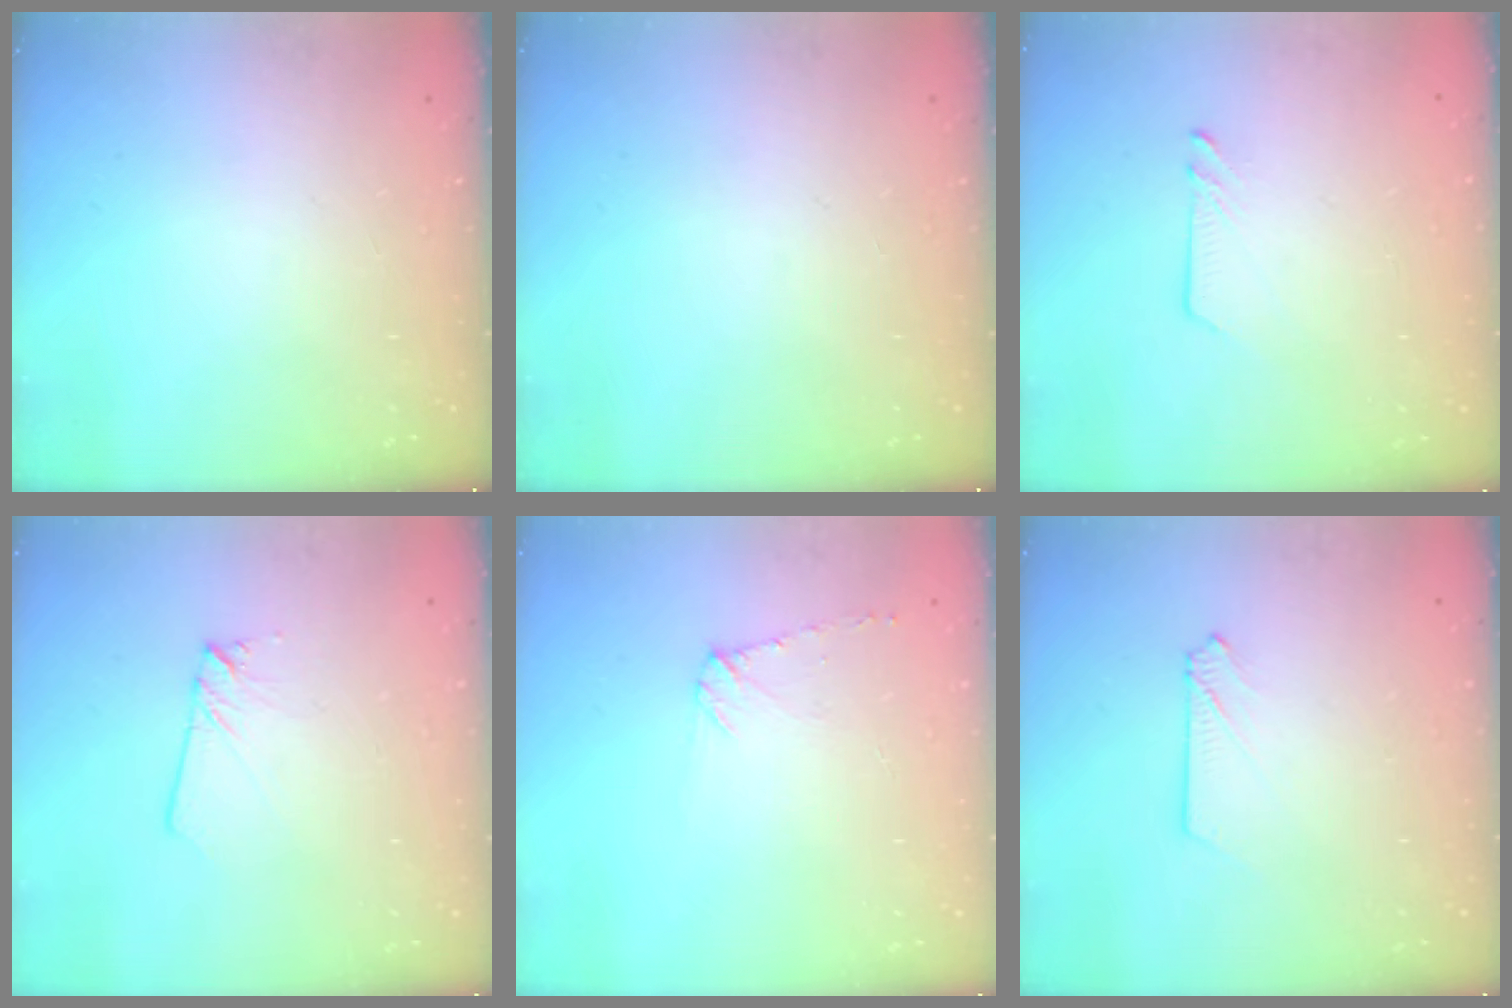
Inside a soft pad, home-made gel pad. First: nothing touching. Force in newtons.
{"total": 0.0}
{"total": 3.9, "press": 3.8, "slide": 0.5}
{"total": 3.3, "press": 3.3, "slide": 0.3}
{"total": 5.3, "press": 5.3, "slide": 0.6}
{"total": 2.7, "press": 2.7, "slide": 0.2}